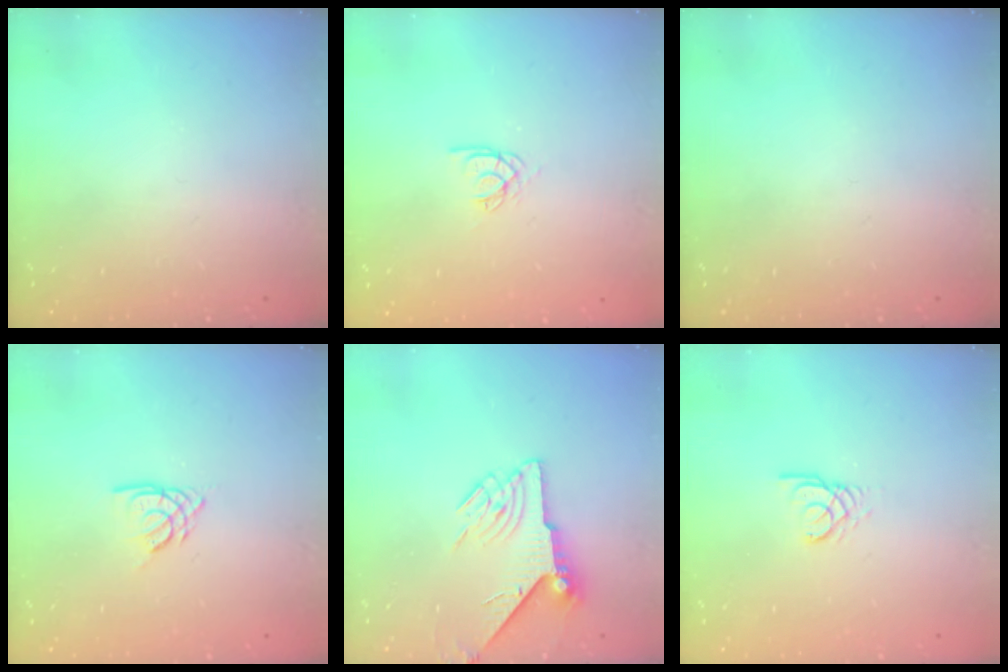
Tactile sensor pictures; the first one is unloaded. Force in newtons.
{"total": 2.6, "press": 2.6, "slide": 0.1}
{"total": 0.0}
{"total": 3.8, "press": 3.7, "slide": 0.4}
{"total": 7.0, "press": 7.0, "slide": 0.7}
{"total": 2.4, "press": 2.4, "slide": 0.4}